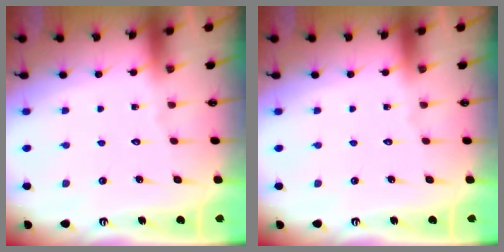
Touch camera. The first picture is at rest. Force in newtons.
{"total": 0.0}